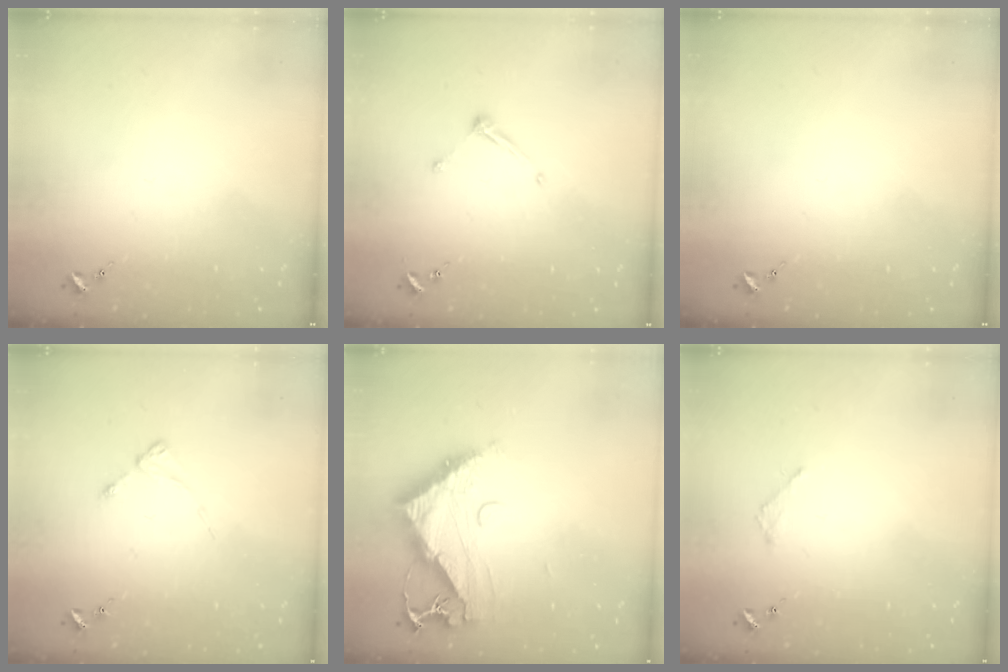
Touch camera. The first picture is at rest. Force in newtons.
{"total": 6.7, "press": 6.7, "slide": 0.3}
{"total": 0.0}
{"total": 2.5, "press": 2.5, "slide": 0.3}
{"total": 11.6, "press": 11.6, "slide": 1.1}
{"total": 2.1, "press": 2.1, "slide": 0.2}